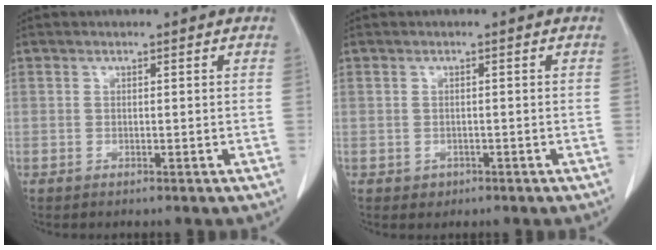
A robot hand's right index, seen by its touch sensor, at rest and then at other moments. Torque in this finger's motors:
{"motor_torque": [-0.08, 0.00, 0.00, -0.02]}